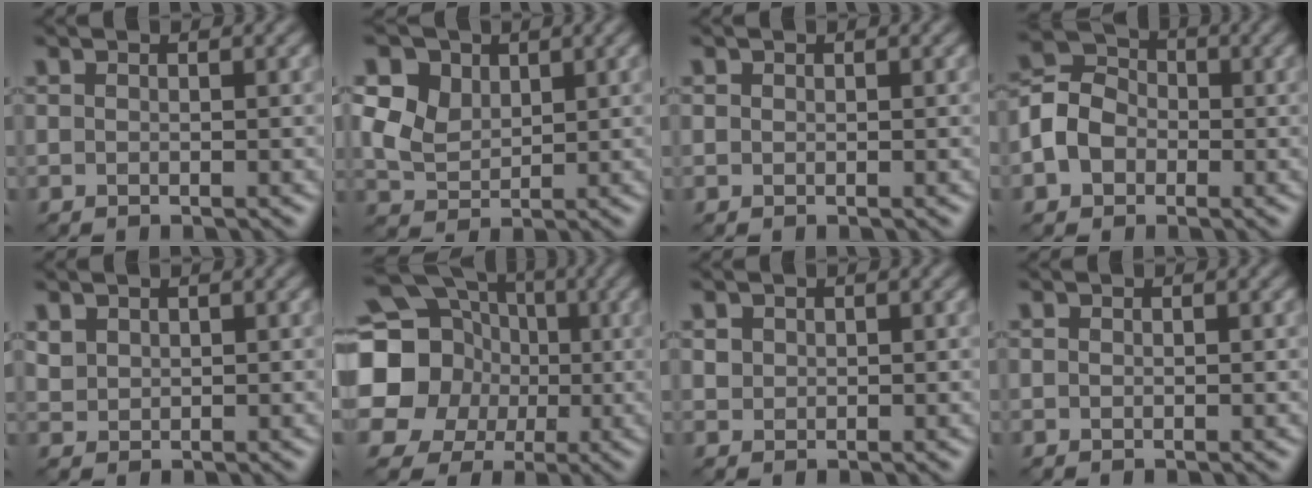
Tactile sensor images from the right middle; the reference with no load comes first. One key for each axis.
{"total": 8.9, "fx": 4.2, "fy": 6.5, "fz": 4.5, "tx": -0.114, "ty": 0.035, "tz": 0.060}
{"total": 0.0}
{"total": 4.9, "fx": -1.0, "fy": 4.0, "fz": 2.5, "tx": -0.048, "ty": 0.010, "tz": -0.025}
{"total": 1.1, "fx": 0.7, "fy": 0.8, "fz": 0.0, "tx": -0.003, "ty": -0.001, "tz": 0.019}
{"total": 19.4, "fx": 1.0, "fy": 18.2, "fz": 6.6, "tx": -0.173, "ty": 0.022, "tz": -0.031}
{"total": 0.6, "fx": 0.2, "fy": 0.5, "fz": -0.2, "tx": 0.006, "ty": -0.001, "tz": 0.005}
{"total": 0.0}